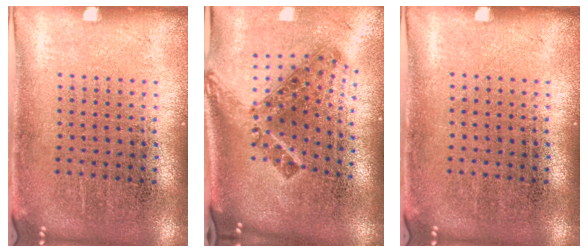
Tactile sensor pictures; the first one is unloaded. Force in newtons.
{"total": 1.9, "press": 1.3, "slide": 1.3}
{"total": 0.0}